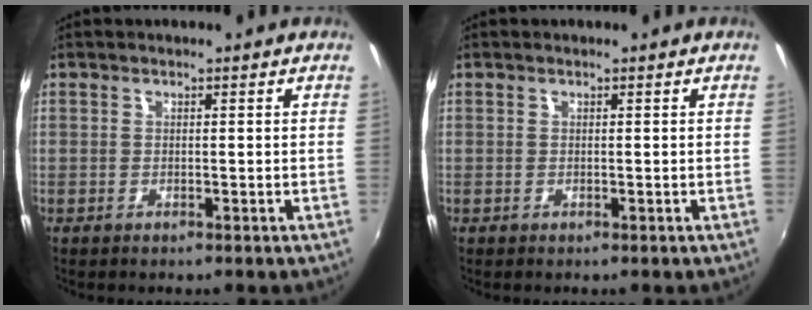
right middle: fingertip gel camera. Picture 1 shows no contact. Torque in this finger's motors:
{"motor_torque": [0.08, 0.03, -0.07, 0.00]}